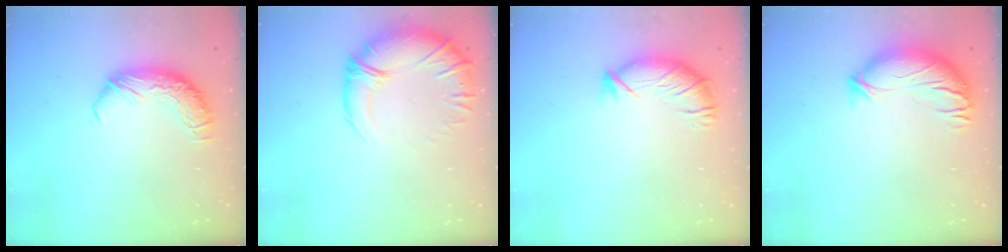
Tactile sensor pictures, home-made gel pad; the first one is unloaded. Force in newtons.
{"total": 2.8, "press": 0.5, "slide": 2.8}
{"total": 2.9, "press": 2.0, "slide": 2.2}
{"total": 3.5, "press": 2.7, "slide": 2.3}